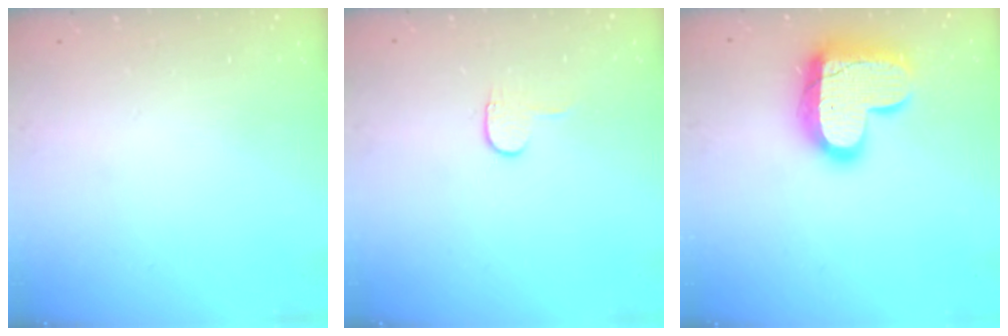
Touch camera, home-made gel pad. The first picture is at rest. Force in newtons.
{"total": 3.6, "press": 3.6, "slide": 0.4}
{"total": 18.0, "press": 17.9, "slide": 1.3}